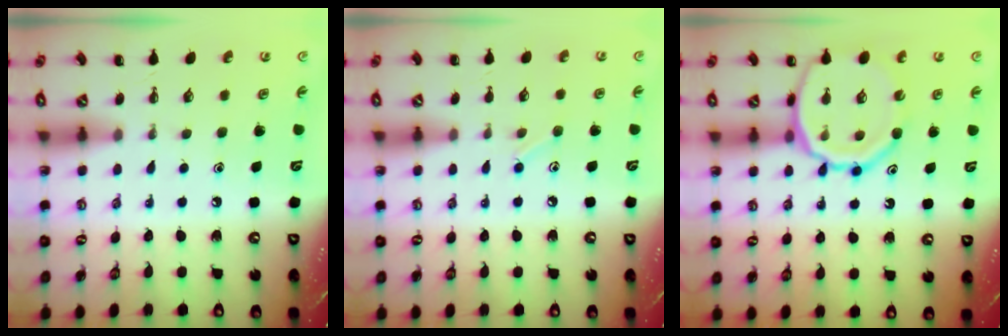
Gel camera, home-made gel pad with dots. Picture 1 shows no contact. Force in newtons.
{"total": 5.8, "press": 5.6, "slide": 1.6}
{"total": 17.4, "press": 17.2, "slide": 2.7}